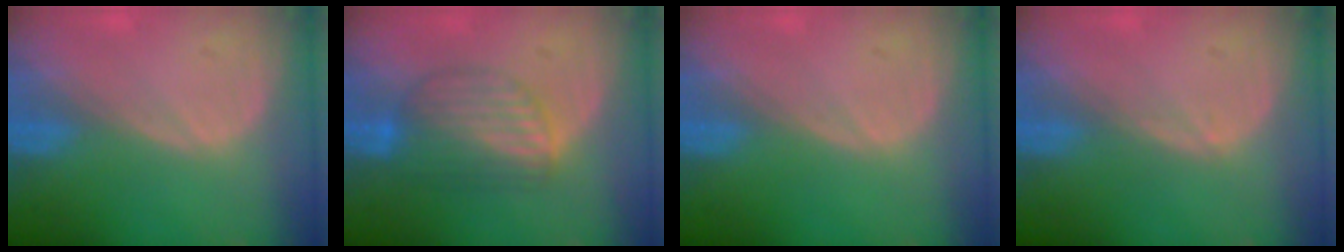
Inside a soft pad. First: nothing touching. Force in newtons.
{"total": 6.4, "press": 6.4, "slide": 0.2}
{"total": 0.0}
{"total": 0.8, "press": 0.7, "slide": 0.1}